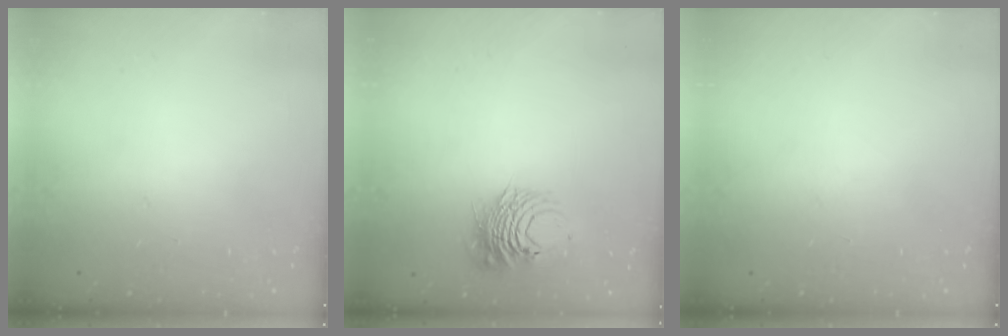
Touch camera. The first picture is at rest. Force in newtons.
{"total": 8.8, "press": 8.8, "slide": 0.8}
{"total": 0.0}